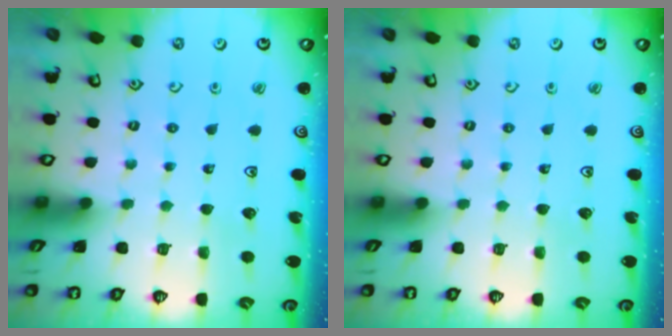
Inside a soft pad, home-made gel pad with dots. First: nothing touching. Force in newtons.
{"total": 0.0}